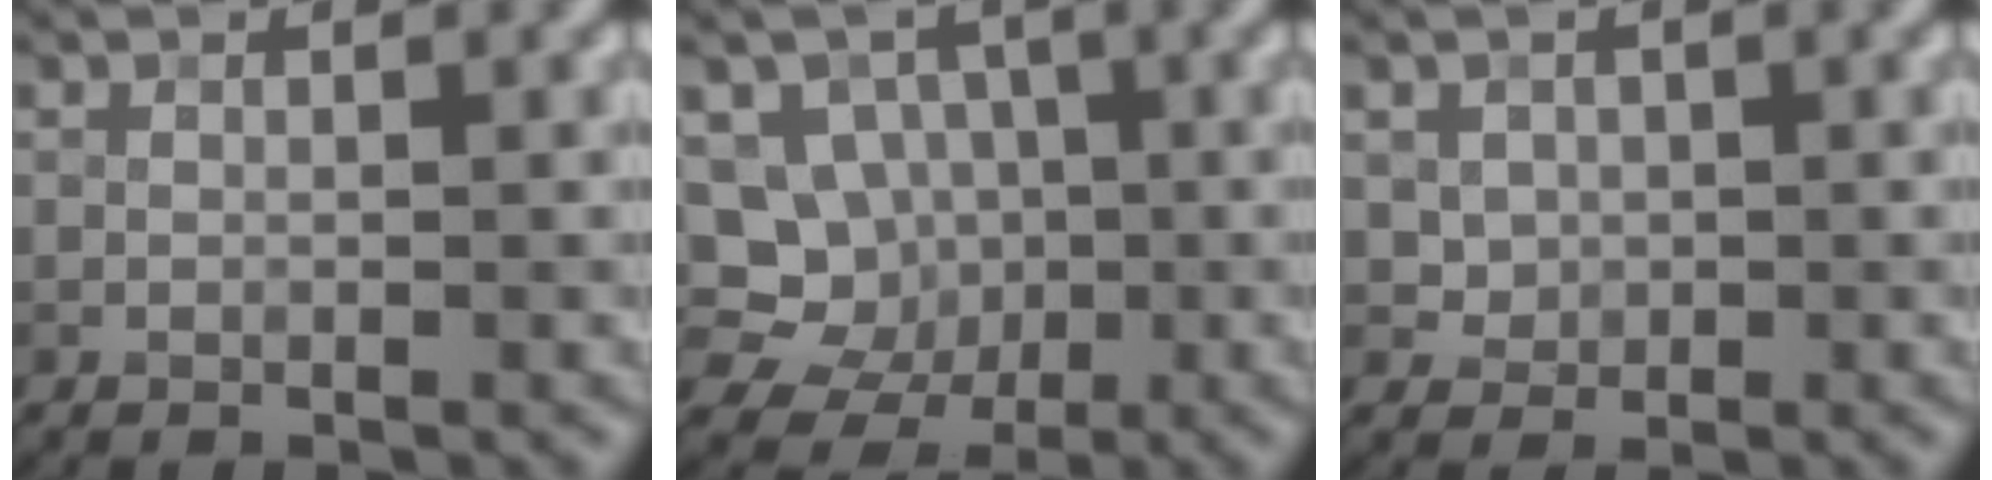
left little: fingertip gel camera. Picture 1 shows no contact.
{"total": 6.9, "force": [-1.1, 6.4, 2.3], "torque": [-0.022, 0.015, -0.043]}
{"total": 2.3, "force": [0.7, 2.0, 0.9], "torque": [-0.018, -0.003, 0.024]}